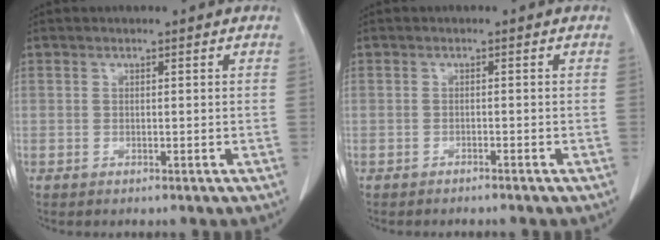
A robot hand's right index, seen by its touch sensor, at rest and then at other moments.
{"total": 1.3, "force": [-1.2, 0.1, 0.5], "torque": [-0.010, 0.000, -0.014]}